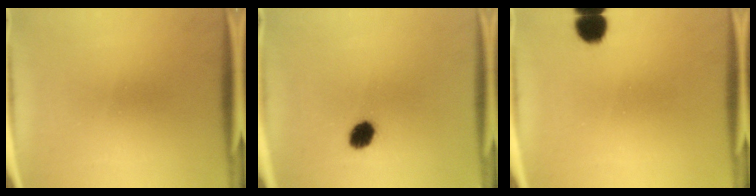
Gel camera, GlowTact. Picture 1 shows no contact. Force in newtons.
{"total": 4.9}
{"total": 5.5}